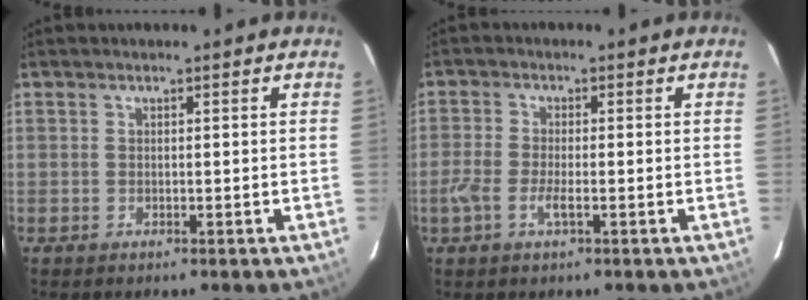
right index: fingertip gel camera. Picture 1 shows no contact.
{"total": 4.3, "force": [-1.8, 1.3, 3.7], "torque": [-0.084, -0.003, -0.039]}